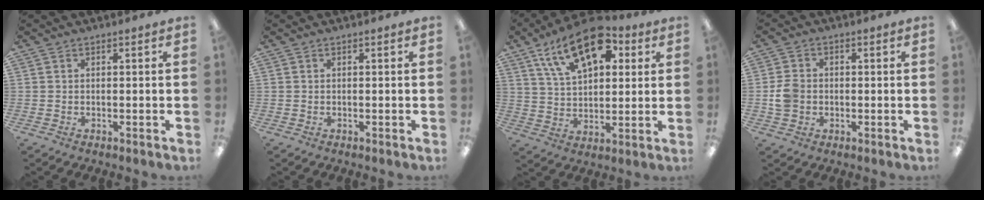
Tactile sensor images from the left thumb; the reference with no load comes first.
{"total": 0.0}
{"total": 18.5, "force": [10.0, 10.0, 11.9], "torque": [-0.186, -0.031, 0.174]}
{"total": 5.7, "force": [-0.5, 5.0, 2.7], "torque": [-0.040, 0.005, -0.011]}